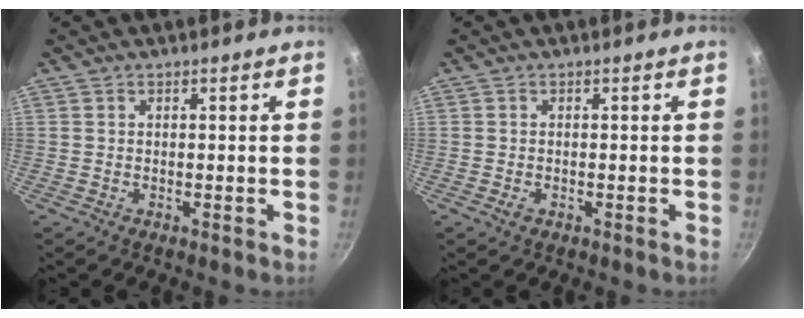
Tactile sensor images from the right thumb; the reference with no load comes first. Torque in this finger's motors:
{"motor_torque": [-0.13, -0.52, -0.42, 0.02, 0.00]}